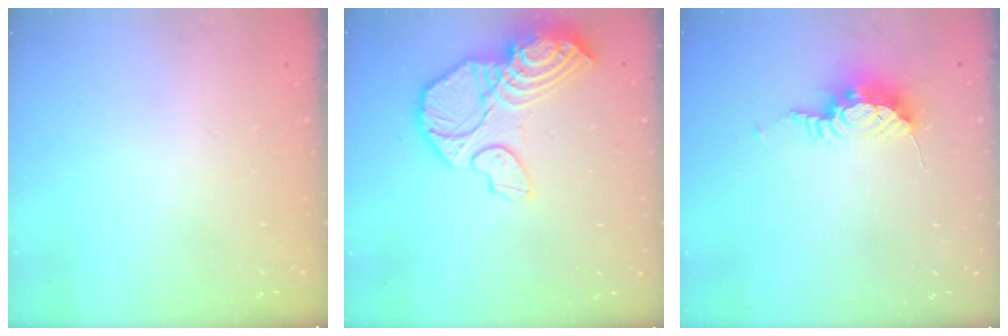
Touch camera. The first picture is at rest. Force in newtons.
{"total": 19.3, "press": 19.2, "slide": 2.0}
{"total": 9.6, "press": 9.5, "slide": 1.1}